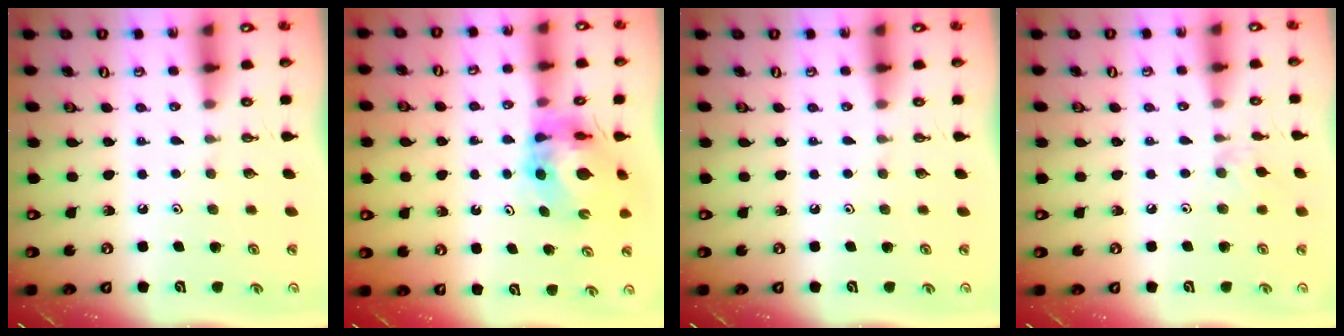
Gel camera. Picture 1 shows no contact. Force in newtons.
{"total": 9.5, "press": 9.5, "slide": 0.9}
{"total": 0.0}
{"total": 4.1, "press": 4.1, "slide": 0.8}